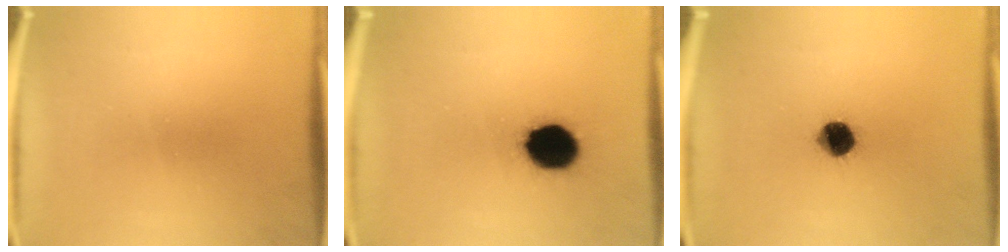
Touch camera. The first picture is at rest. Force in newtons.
{"total": 12.8}
{"total": 7.3}